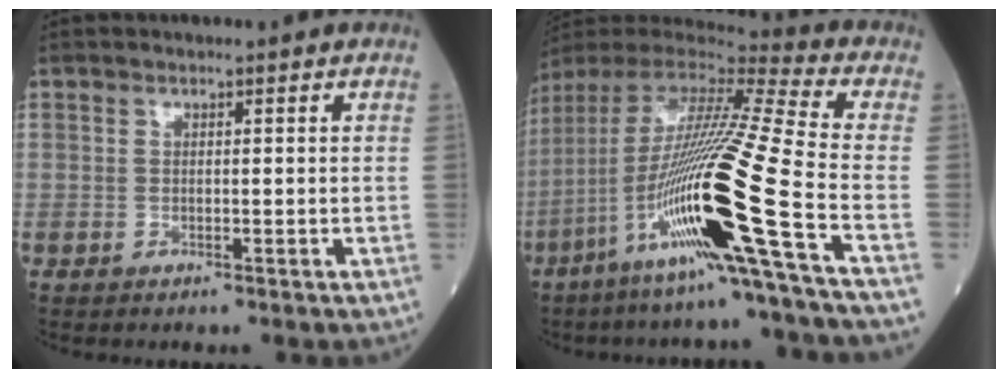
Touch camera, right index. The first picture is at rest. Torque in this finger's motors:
{"motor_torque": [2.01, -0.13, 1.06, 0.21]}